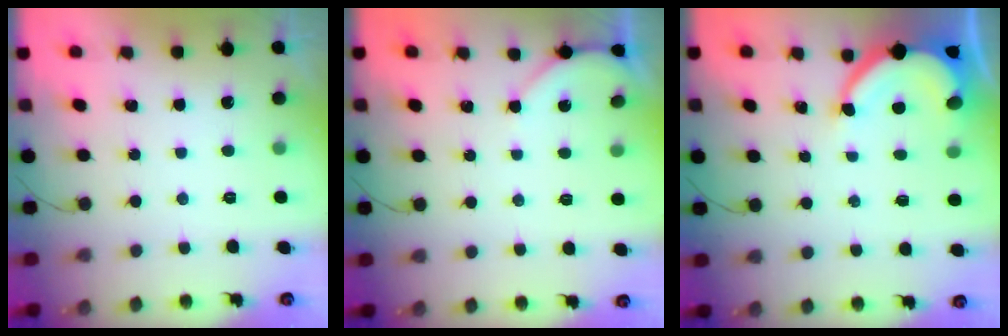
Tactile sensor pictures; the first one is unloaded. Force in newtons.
{"total": 2.3, "press": 2.2, "slide": 0.4}
{"total": 7.0, "press": 7.0, "slide": 0.1}